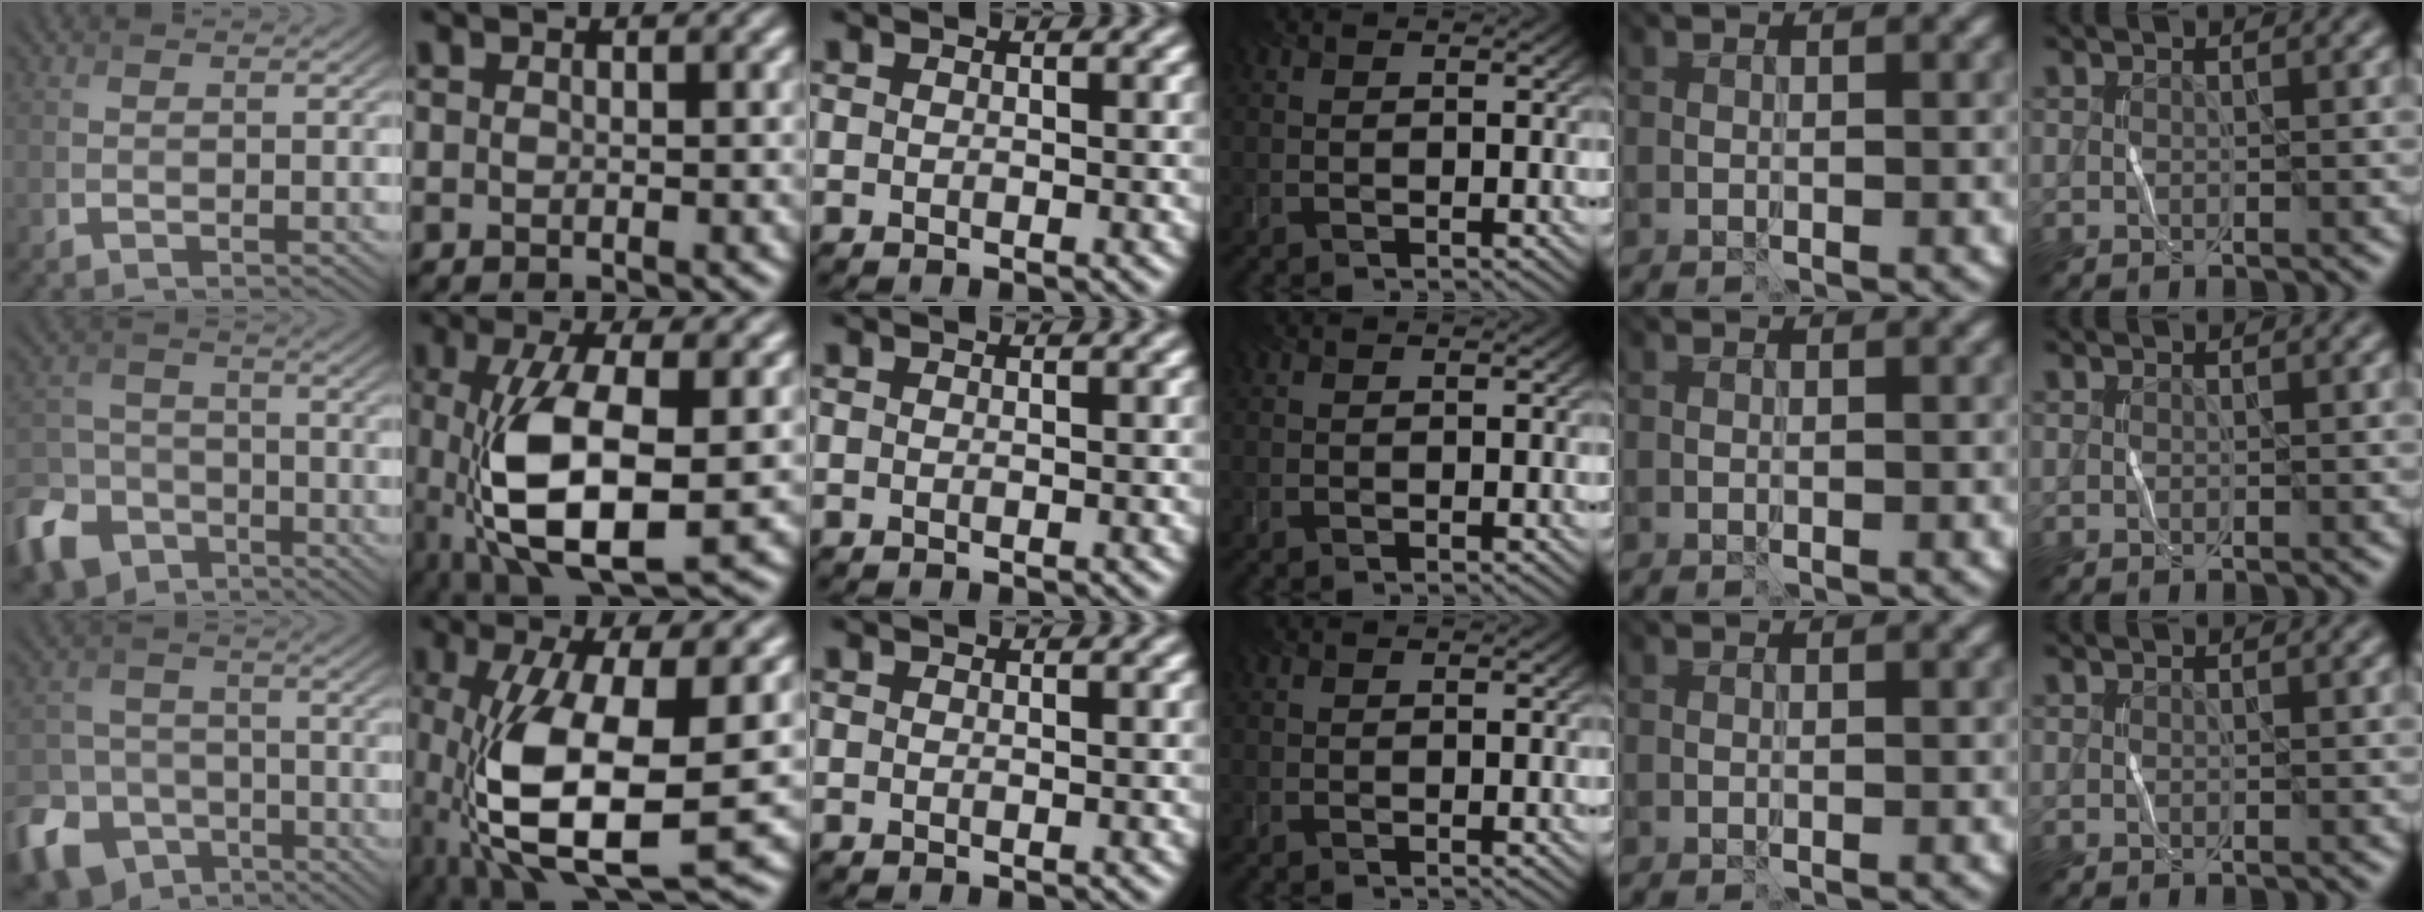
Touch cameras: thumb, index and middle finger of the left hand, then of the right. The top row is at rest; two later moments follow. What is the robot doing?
{"motion": "wrap", "object": "cellophane"}